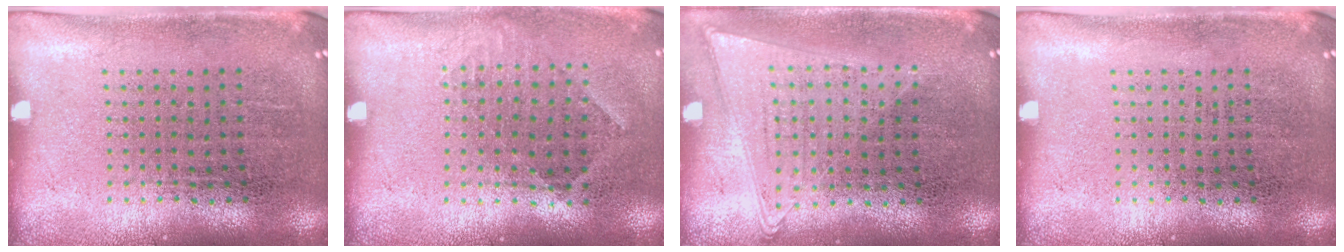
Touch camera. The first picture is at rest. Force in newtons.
{"total": 0.9, "press": 0.7, "slide": 0.5}
{"total": 1.0, "press": 1.0, "slide": 0.4}
{"total": 0.0}